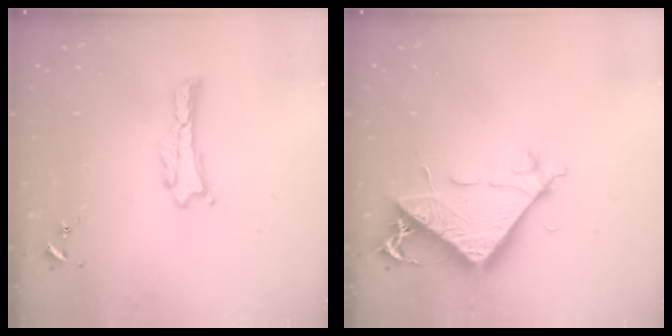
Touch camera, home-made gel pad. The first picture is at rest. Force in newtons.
{"total": 7.6, "press": 7.5, "slide": 1.2}